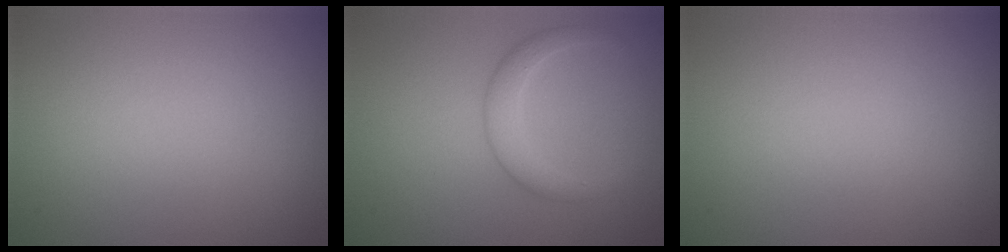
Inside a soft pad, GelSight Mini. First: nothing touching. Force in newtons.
{"total": 2.3, "press": 2.3, "slide": 0.1}
{"total": 0.0}